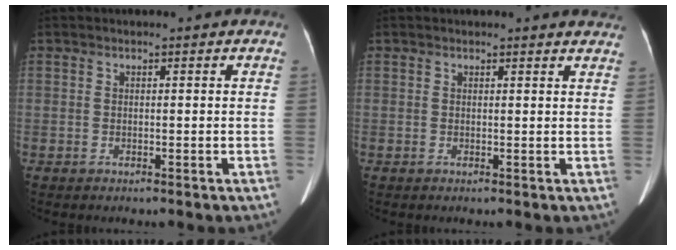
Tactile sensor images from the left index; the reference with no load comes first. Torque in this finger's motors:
{"motor_torque": [0.12, -0.25, -0.02, 0.03]}